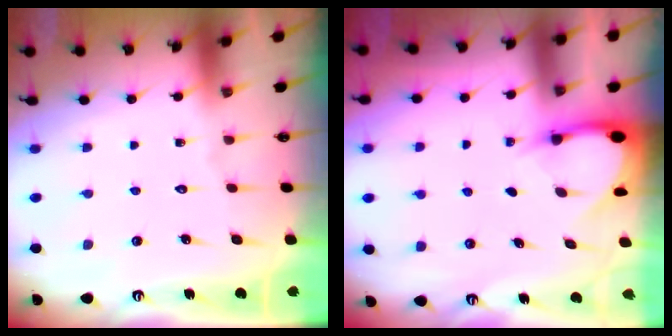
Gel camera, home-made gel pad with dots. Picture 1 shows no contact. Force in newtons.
{"total": 3.5, "press": 3.5, "slide": 0.2}